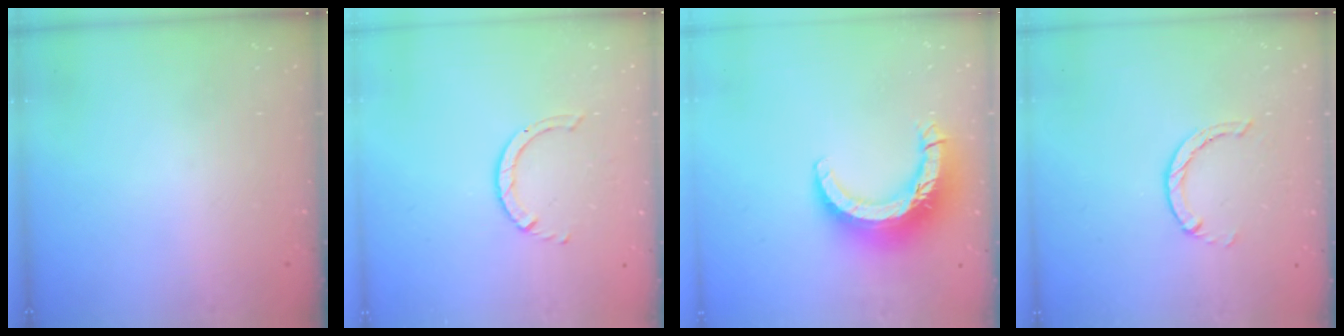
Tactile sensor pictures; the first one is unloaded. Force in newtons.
{"total": 1.4, "press": 1.4, "slide": 0.2}
{"total": 13.9, "press": 13.8, "slide": 1.4}
{"total": 1.2, "press": 1.2, "slide": 0.2}